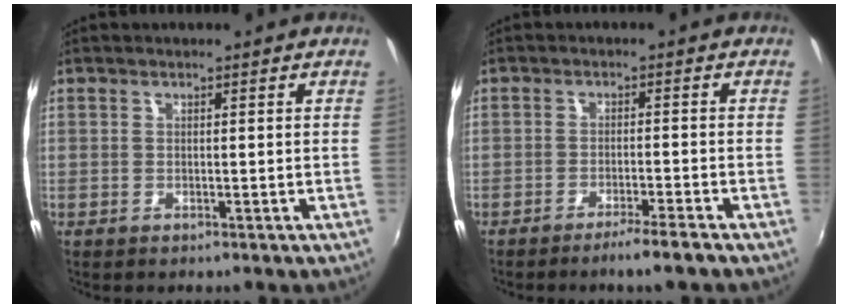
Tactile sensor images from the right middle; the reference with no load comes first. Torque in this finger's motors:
{"motor_torque": [0.01, -1.58, -0.02, 0.03]}